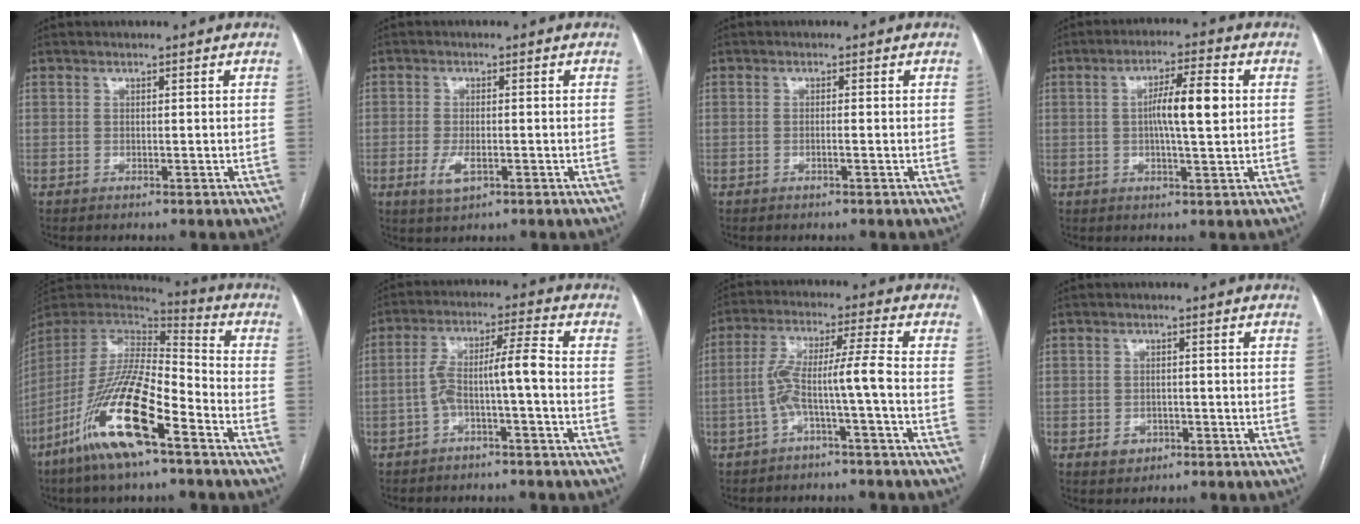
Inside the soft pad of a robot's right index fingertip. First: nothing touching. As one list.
[{"total": 3.5, "force": [-1.3, 1.4, 2.9], "torque": [-0.060, -0.003, -0.018]}, {"total": 0.8, "force": [-0.3, -0.1, 0.8], "torque": [-0.015, 0.001, -0.006]}, {"total": 7.3, "force": [0.6, 0.7, 7.2], "torque": [-0.125, 0.010, 0.007]}, {"total": 19.1, "force": [-10.4, 3.1, 15.7], "torque": [-0.340, -0.040, -0.201]}, {"total": 6.9, "force": [-2.0, 0.2, 6.6], "torque": [-0.121, 0.034, -0.034]}, {"total": 7.4, "force": [-2.6, -0.7, 6.9], "torque": [-0.135, 0.031, -0.046]}, {"total": 2.6, "force": [-1.1, 2.2, 0.8], "torque": [-0.008, 0.006, -0.010]}]